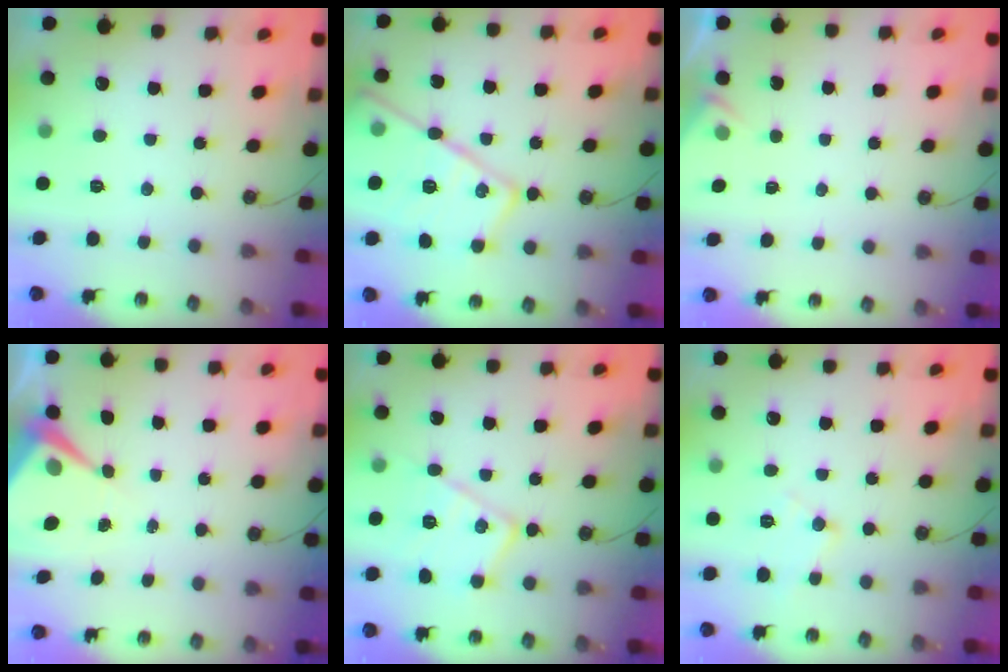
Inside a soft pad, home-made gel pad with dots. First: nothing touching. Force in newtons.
{"total": 21.1, "press": 21.0, "slide": 1.7}
{"total": 2.8, "press": 2.7, "slide": 0.4}
{"total": 6.6, "press": 6.5, "slide": 0.7}
{"total": 12.8, "press": 12.8, "slide": 0.2}
{"total": 8.5, "press": 8.4, "slide": 0.8}